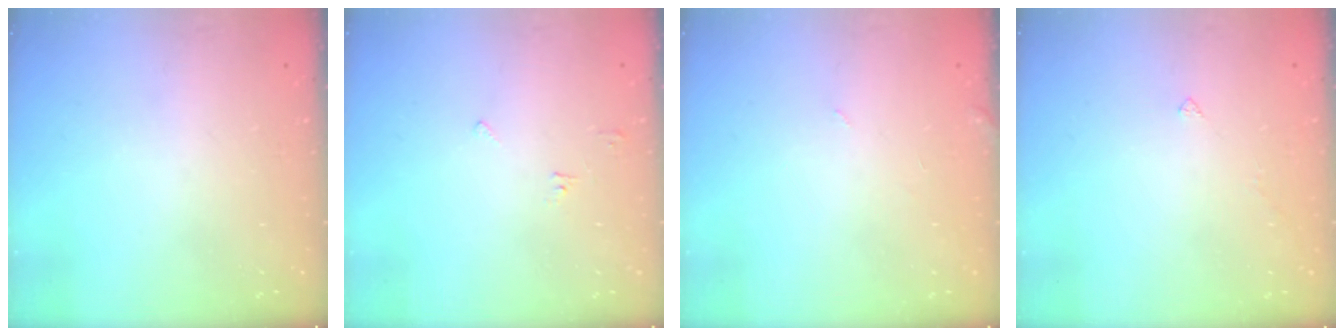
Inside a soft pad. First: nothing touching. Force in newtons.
{"total": 4.7, "press": 4.7, "slide": 0.5}
{"total": 1.5, "press": 1.5, "slide": 0.1}
{"total": 1.9, "press": 1.8, "slide": 0.4}